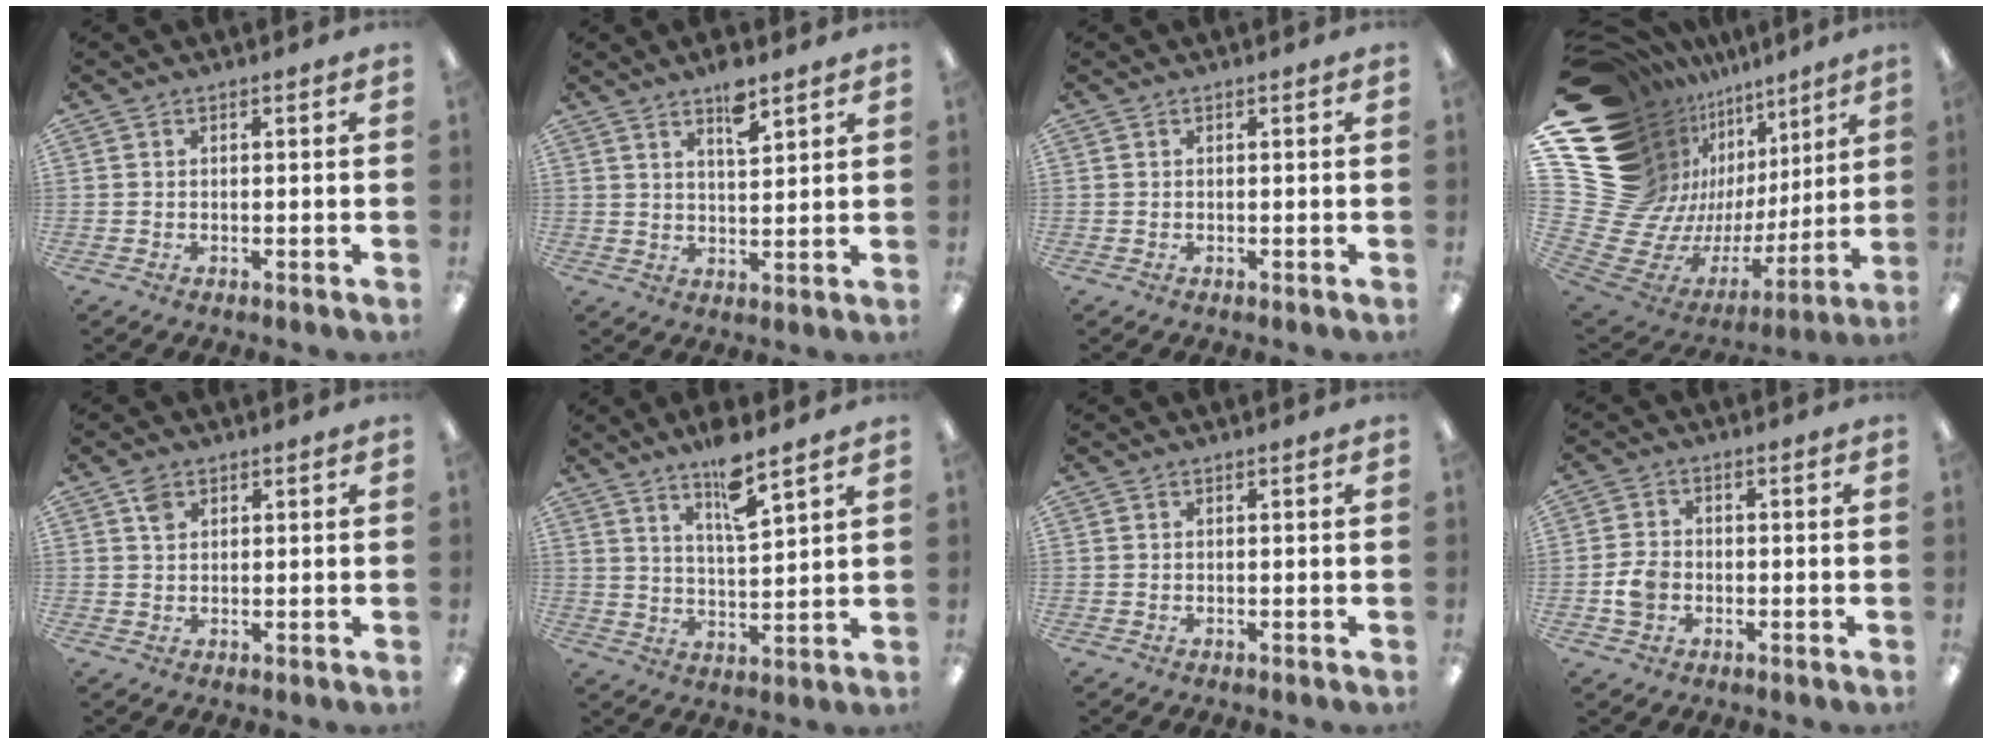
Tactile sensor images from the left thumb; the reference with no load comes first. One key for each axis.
{"total": 6.4, "fx": 4.8, "fy": 1.9, "fz": 3.7, "tx": -0.052, "ty": -0.031, "tz": 0.081}
{"total": 0.0}
{"total": 23.6, "fx": 8.1, "fy": 17.7, "fz": 13.3, "tx": -0.226, "ty": -0.125, "tz": 0.220}
{"total": 2.4, "fx": 1.4, "fy": 1.6, "fz": 1.0, "tx": -0.023, "ty": 0.001, "tz": 0.027}
{"total": 8.9, "fx": 6.8, "fy": 1.6, "fz": 5.4, "tx": -0.092, "ty": -0.041, "tz": 0.116}
{"total": 0.0}
{"total": 4.6, "fx": -1.1, "fy": 3.7, "fz": 2.5, "tx": -0.049, "ty": 0.006, "tz": -0.020}